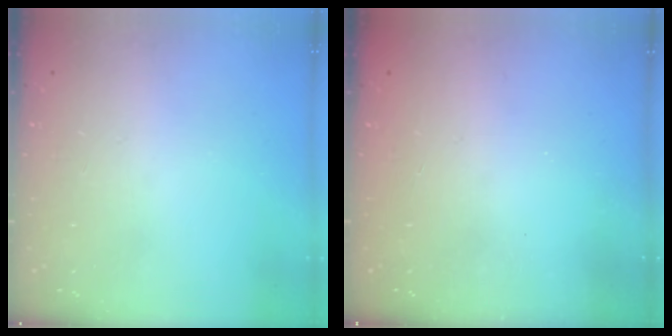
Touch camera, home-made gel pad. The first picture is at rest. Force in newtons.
{"total": 2.3, "press": 2.2, "slide": 0.8}